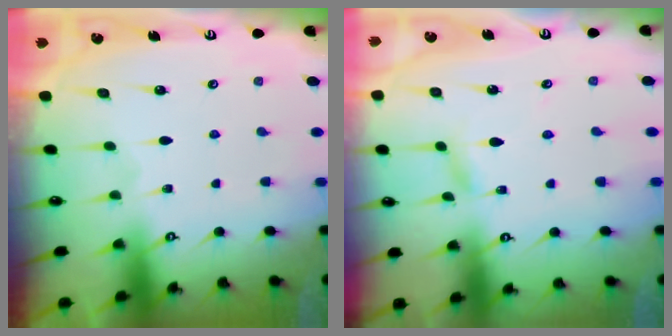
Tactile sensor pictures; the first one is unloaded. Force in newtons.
{"total": 1.7, "press": 1.7, "slide": 0.2}